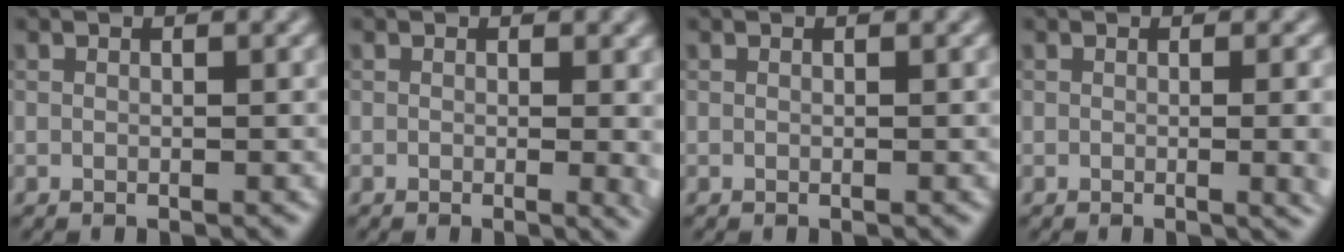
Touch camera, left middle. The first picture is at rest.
{"total": 2.2, "force": [0.1, 0.7, 2.1], "torque": [-0.020, -0.006, 0.002]}
{"total": 0.0}
{"total": 4.1, "force": [-0.2, 1.6, 3.7], "torque": [-0.029, -0.004, 0.000]}